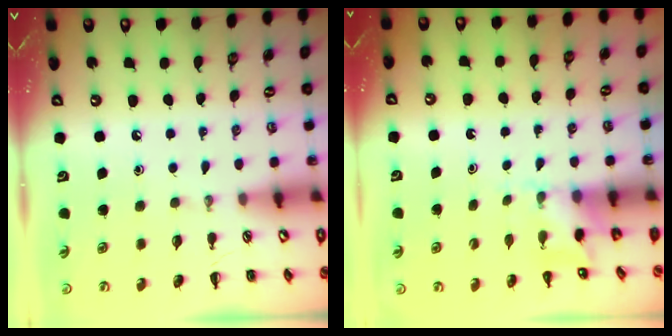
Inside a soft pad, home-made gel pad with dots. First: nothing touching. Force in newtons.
{"total": 3.0, "press": 2.8, "slide": 1.0}